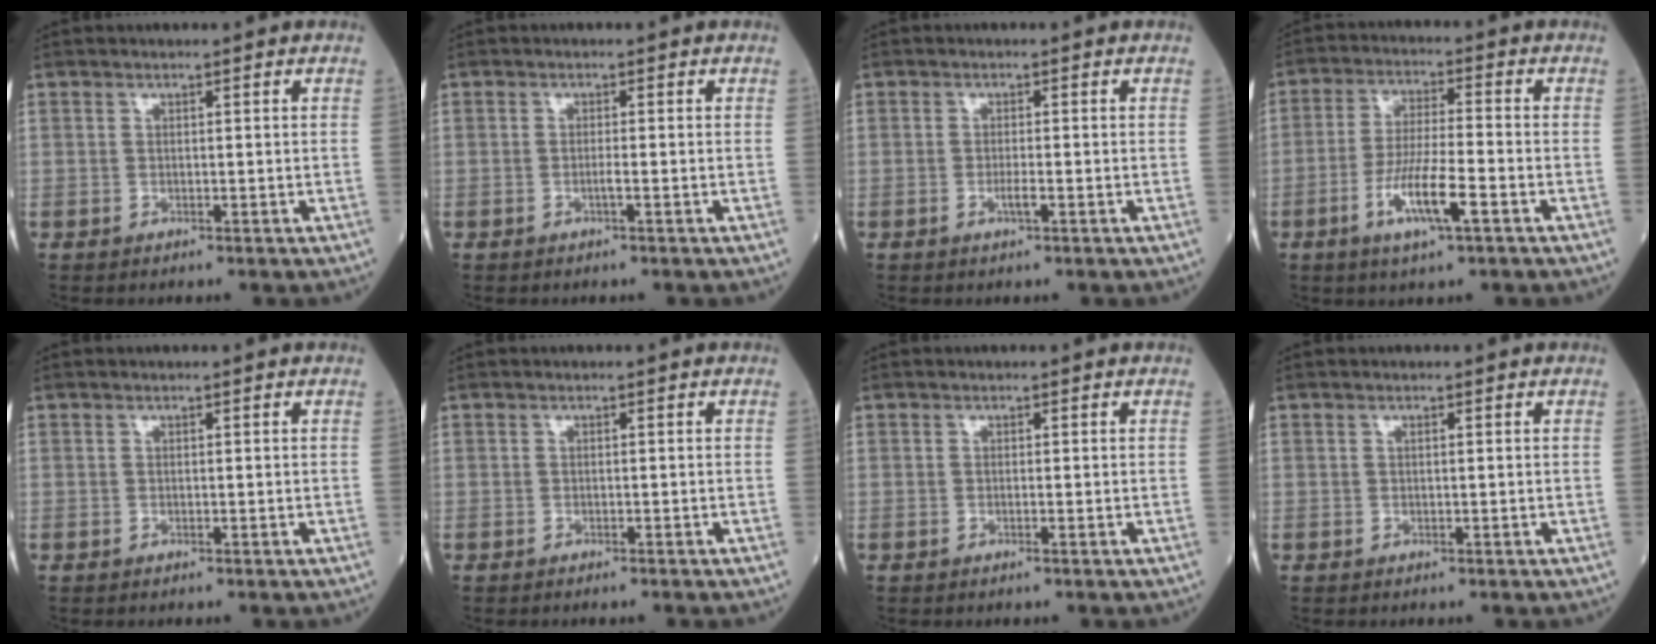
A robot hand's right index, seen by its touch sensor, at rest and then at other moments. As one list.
[{"total": 1.2, "force": [-0.4, -0.1, 1.1], "torque": [-0.023, -0.001, -0.009]}, {"total": 1.8, "force": [-0.6, 0.1, 1.6], "torque": [-0.033, -0.003, -0.012]}, {"total": 8.9, "force": [-3.6, 0.8, 8.0], "torque": [-0.157, -0.010, -0.067]}, {"total": 0.0}, {"total": 0.9, "force": [-0.8, 0.0, 0.3], "torque": [-0.007, -0.001, -0.011]}, {"total": 0.6, "force": [-0.2, -0.1, 0.6], "torque": [-0.012, -0.001, -0.005]}, {"total": 0.0}]